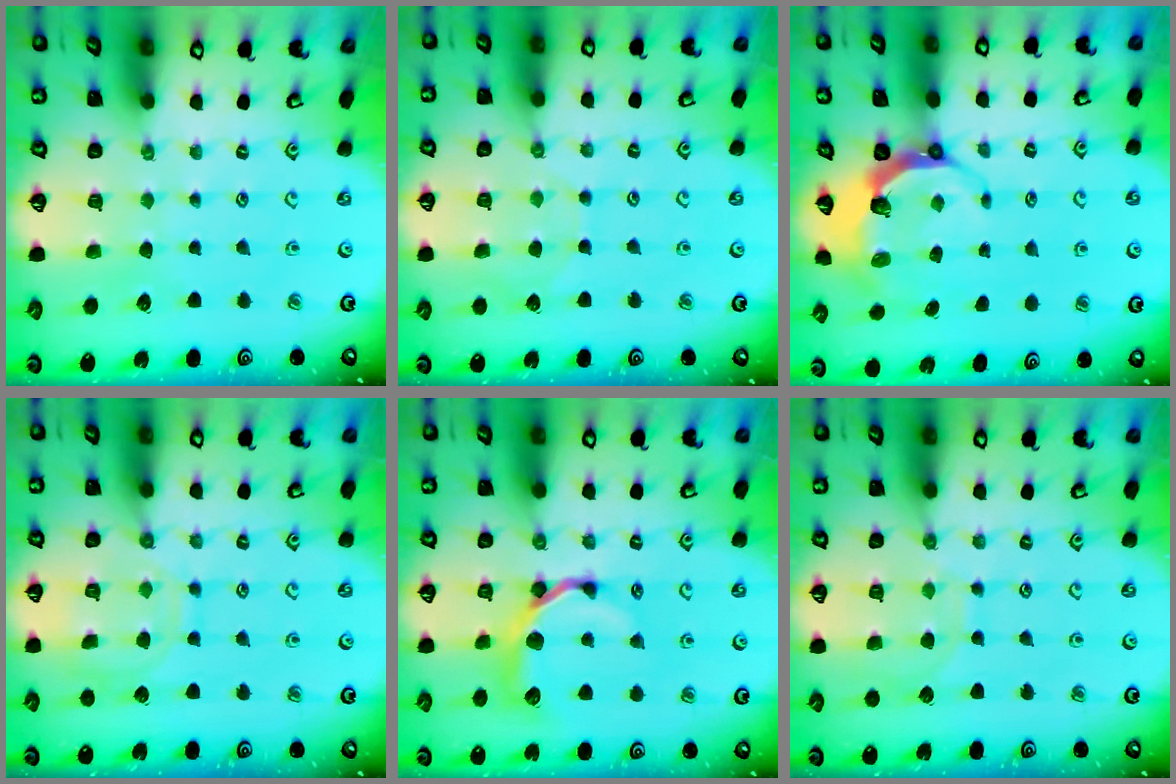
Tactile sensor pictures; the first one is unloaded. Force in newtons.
{"total": 5.2, "press": 5.1, "slide": 0.6}
{"total": 6.0, "press": 4.9, "slide": 3.6}
{"total": 11.0, "press": 11.0, "slide": 0.8}
{"total": 9.2, "press": 9.1, "slide": 0.9}
{"total": 7.2, "press": 7.2, "slide": 0.6}